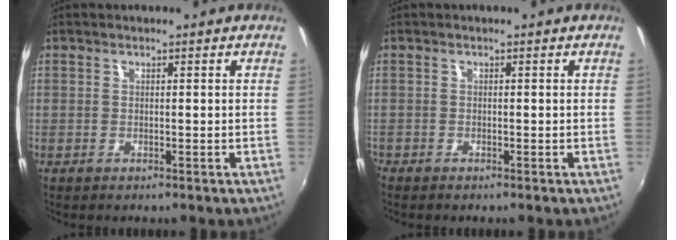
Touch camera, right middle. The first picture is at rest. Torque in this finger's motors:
{"motor_torque": [1.06, -1.08, 0.49, 0.17]}